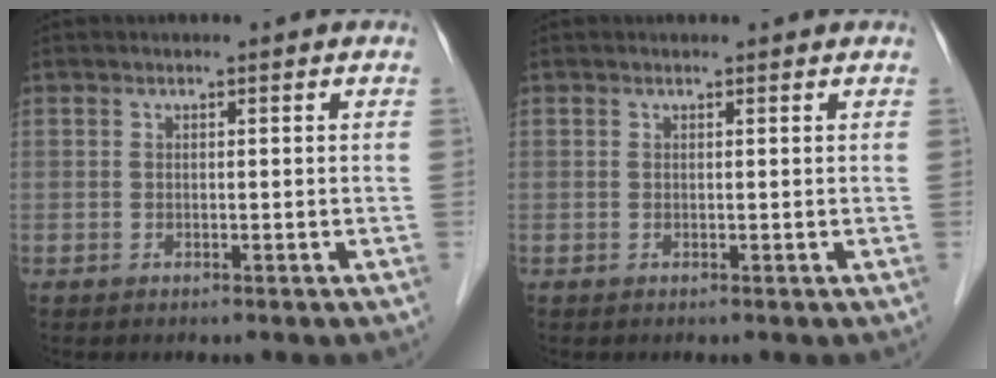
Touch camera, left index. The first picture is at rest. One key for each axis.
{"total": 0.7, "fx": 0.7, "fy": 0.2, "fz": 0.0, "tx": -0.008, "ty": 0.002, "tz": 0.008}